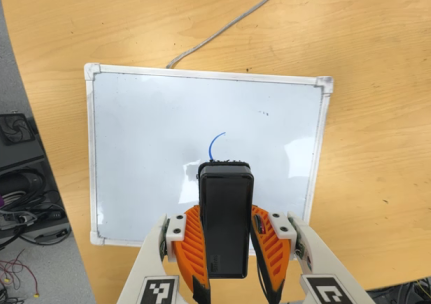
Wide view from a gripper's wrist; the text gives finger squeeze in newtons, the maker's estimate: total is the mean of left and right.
{"total": 6.6, "left": 5.4, "right": 7.7}